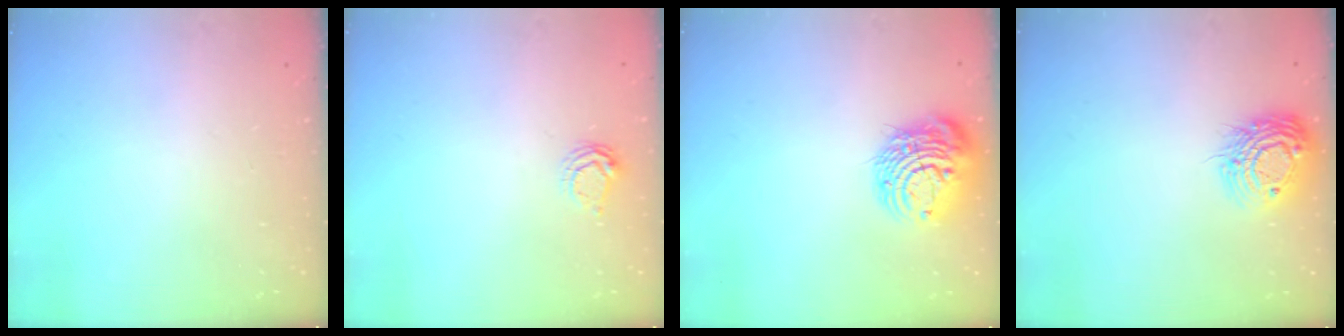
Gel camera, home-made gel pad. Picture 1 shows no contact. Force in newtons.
{"total": 4.8, "press": 4.8, "slide": 0.5}
{"total": 12.4, "press": 12.4, "slide": 1.4}
{"total": 13.1, "press": 13.1, "slide": 0.9}